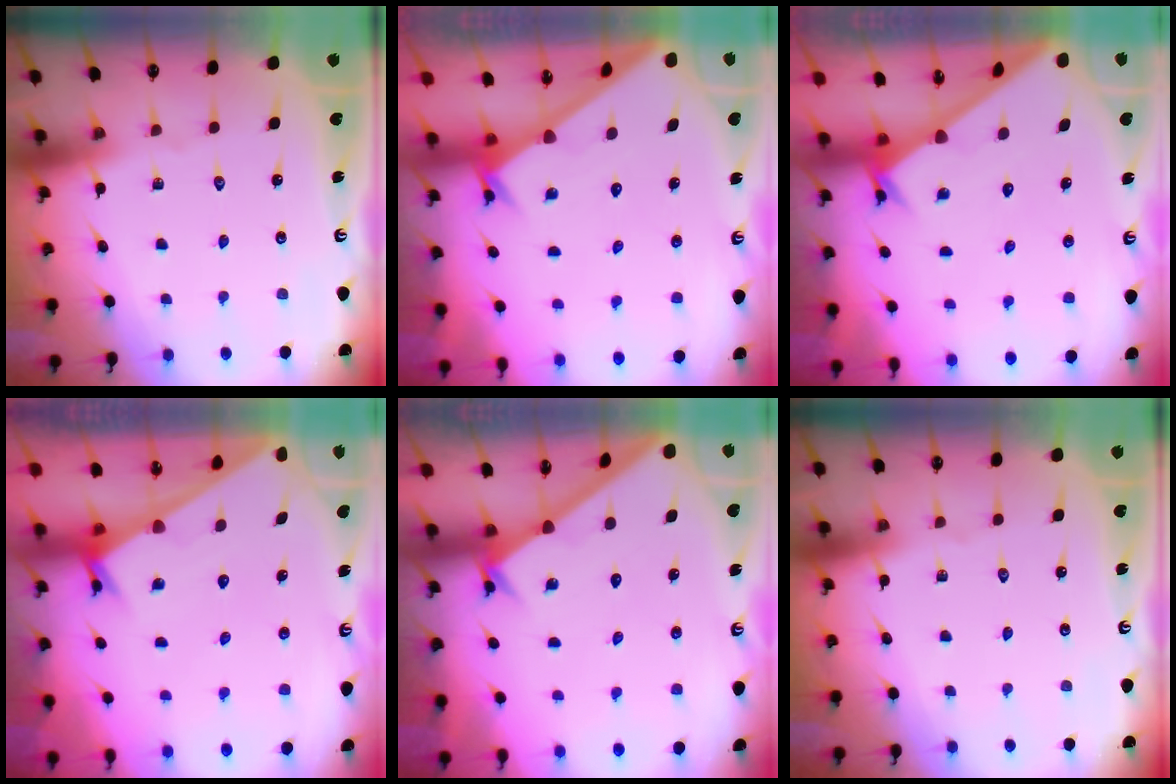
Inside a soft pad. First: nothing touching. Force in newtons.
{"total": 2.4, "press": 2.4, "slide": 0.2}
{"total": 2.4, "press": 2.4, "slide": 0.2}
{"total": 2.4, "press": 2.4, "slide": 0.1}
{"total": 2.2, "press": 2.2, "slide": 0.2}
{"total": 0.0}